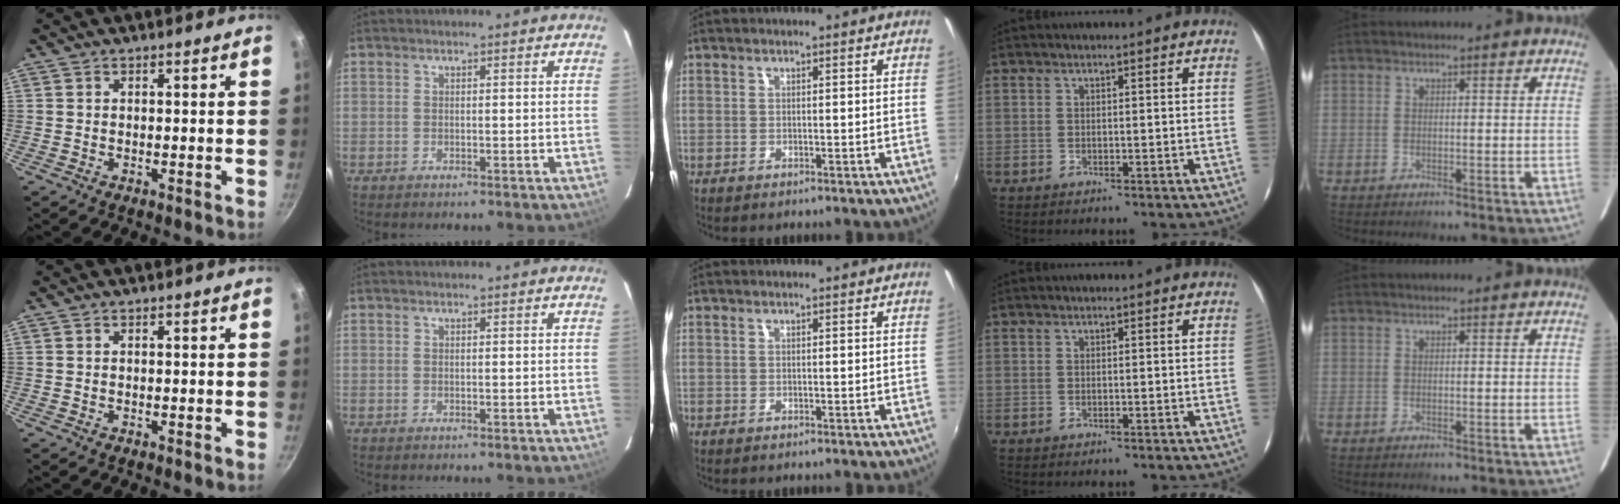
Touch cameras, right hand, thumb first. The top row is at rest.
{}